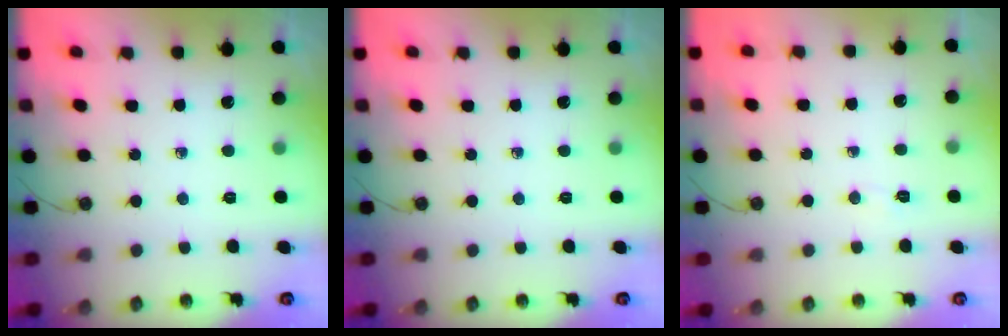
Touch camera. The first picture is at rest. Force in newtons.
{"total": 0.0}
{"total": 3.7, "press": 3.4, "slide": 1.3}